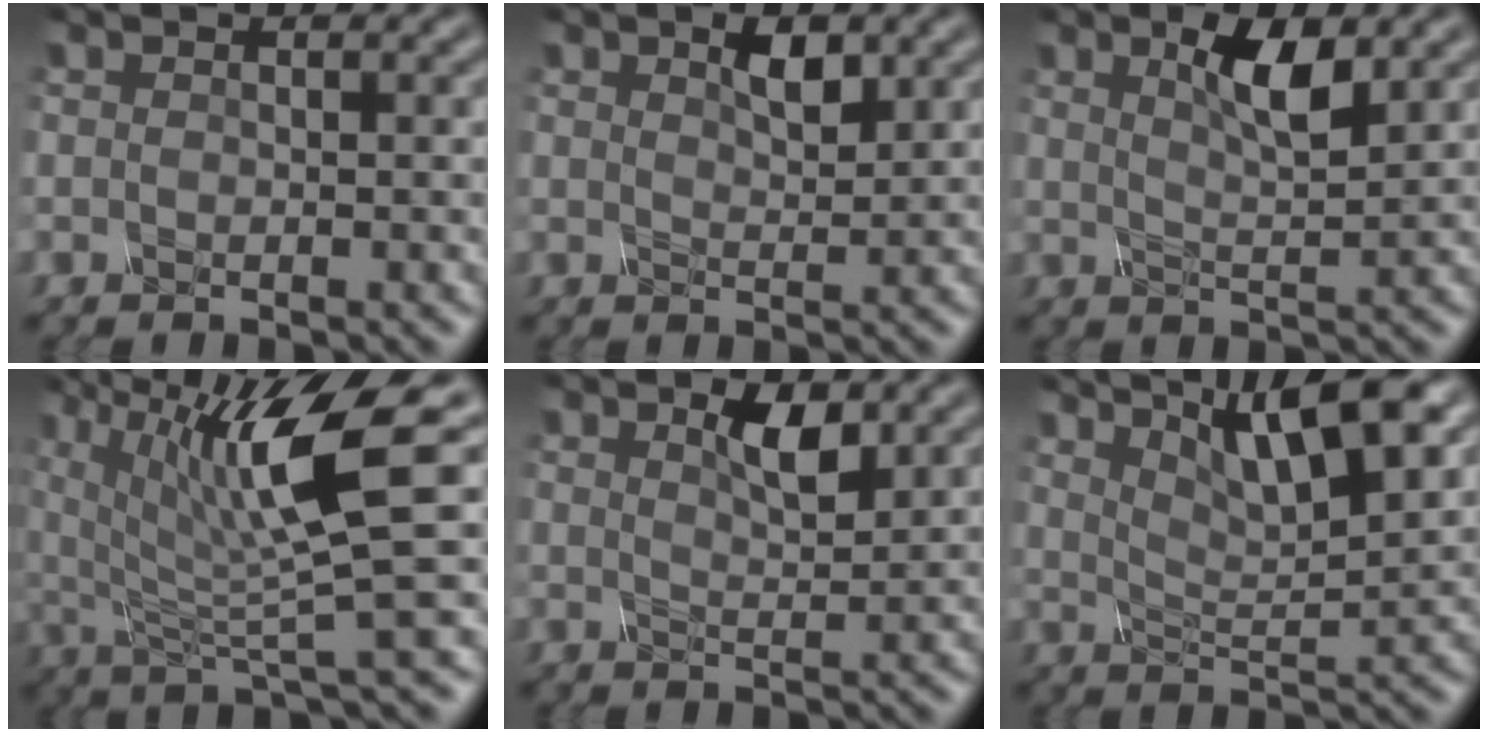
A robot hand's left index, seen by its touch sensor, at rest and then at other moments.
{"total": 1.0, "force": [0.9, -0.3, 0.4], "torque": [-0.017, 0.002, 0.038]}
{"total": 2.6, "force": [1.3, 0.1, 2.3], "torque": [-0.054, 0.000, 0.047]}
{"total": 7.6, "force": [2.1, 1.2, 7.2], "torque": [-0.133, -0.006, 0.061]}
{"total": 1.5, "force": [1.0, -0.1, 1.1], "torque": [-0.029, 0.003, 0.041]}
{"total": 7.2, "force": [4.7, 0.9, 5.4], "torque": [-0.083, 0.017, 0.095]}